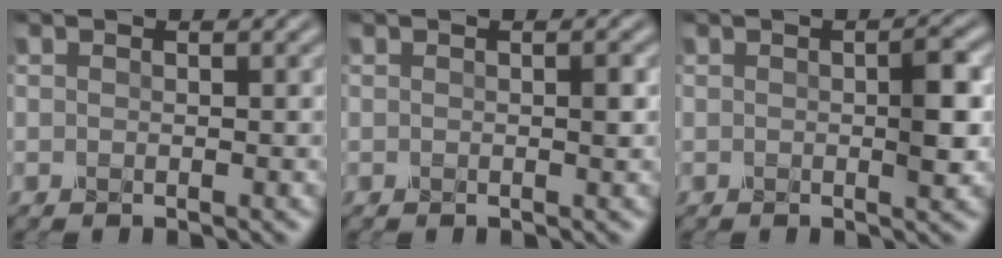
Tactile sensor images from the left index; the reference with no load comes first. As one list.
[{"total": 0.7, "force": [0.0, 0.0, 0.7], "torque": [-0.009, 0.000, 0.000]}, {"total": 2.6, "force": [0.1, 0.4, 2.5], "torque": [-0.036, 0.000, 0.000]}]